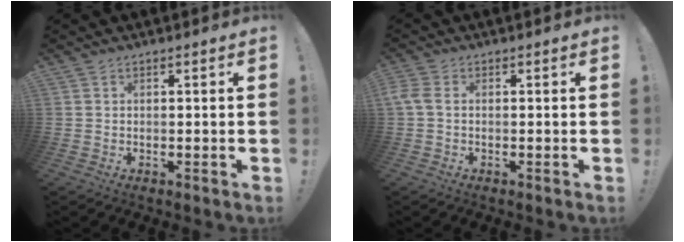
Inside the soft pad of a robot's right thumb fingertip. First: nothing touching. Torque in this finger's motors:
{"motor_torque": [0.60, 0.58, 0.63, -0.17, 0.01]}